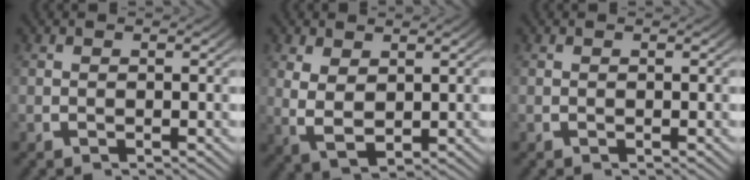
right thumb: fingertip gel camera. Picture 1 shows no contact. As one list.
[{"total": 4.7, "force": [0.2, 3.2, 3.4], "torque": [-0.086, -0.026, 0.025]}, {"total": 0.0}]